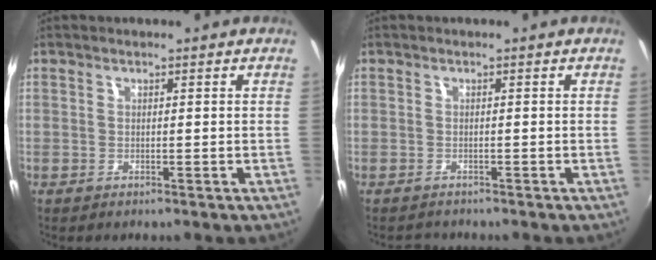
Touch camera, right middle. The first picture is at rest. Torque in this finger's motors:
{"motor_torque": [-0.40, 0.04, -0.15, -0.07]}